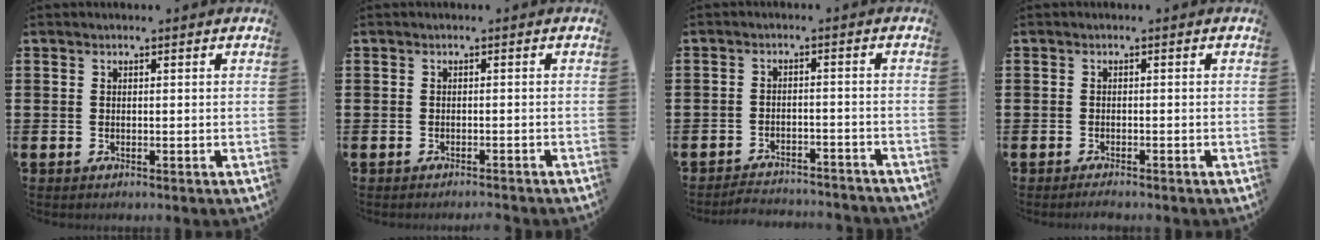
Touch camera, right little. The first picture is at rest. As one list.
[{"total": 0.8, "force": [-0.7, -0.1, 0.1], "torque": [-0.001, 0.000, -0.016]}, {"total": 2.6, "force": [-2.6, 0.1, -0.1], "torque": [-0.005, 0.004, -0.057]}, {"total": 0.9, "force": [-0.8, 0.1, 0.3], "torque": [0.000, -0.007, -0.017]}]